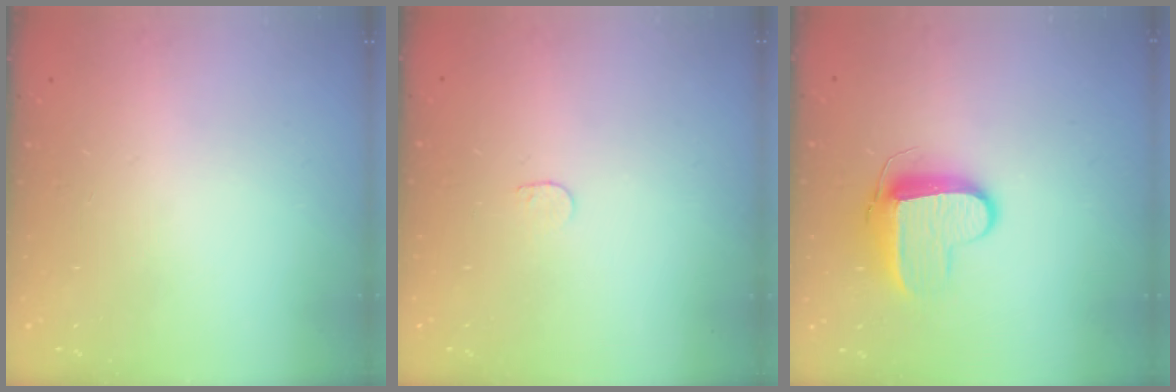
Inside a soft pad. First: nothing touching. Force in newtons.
{"total": 3.6, "press": 3.6, "slide": 0.3}
{"total": 10.3, "press": 10.3, "slide": 1.1}